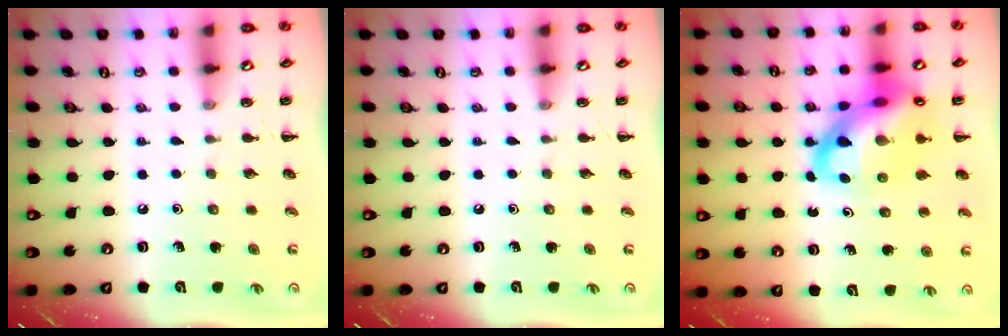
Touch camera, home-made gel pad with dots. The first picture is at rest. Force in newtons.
{"total": 0.0}
{"total": 18.0, "press": 17.5, "slide": 4.2}